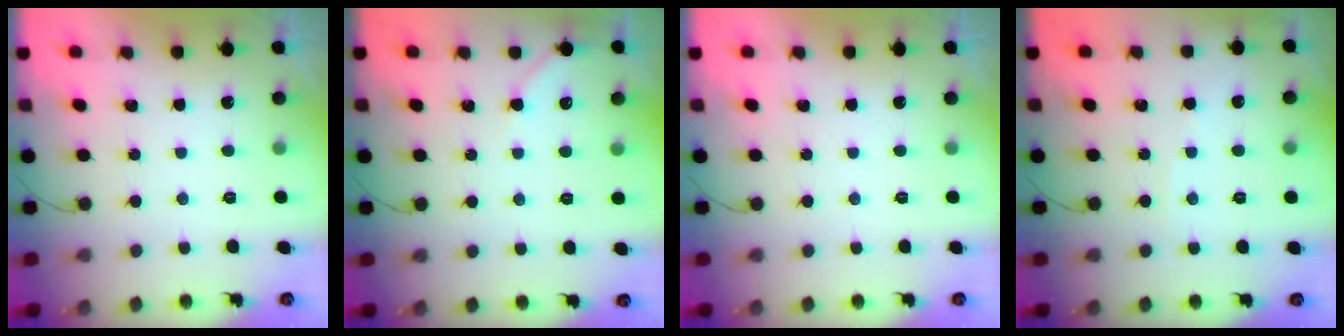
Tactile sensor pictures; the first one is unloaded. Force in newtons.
{"total": 3.4, "press": 3.3, "slide": 0.5}
{"total": 0.0}
{"total": 1.4, "press": 1.4, "slide": 0.3}